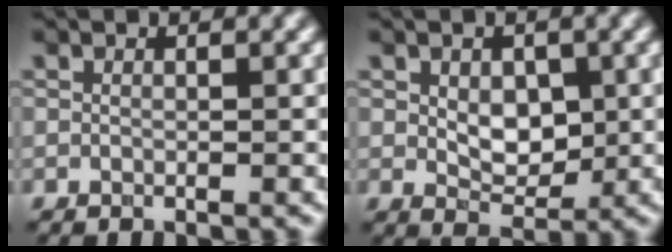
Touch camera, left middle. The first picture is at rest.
{"total": 3.1, "force": [0.4, 2.1, 2.3], "torque": [-0.041, -0.005, 0.010]}